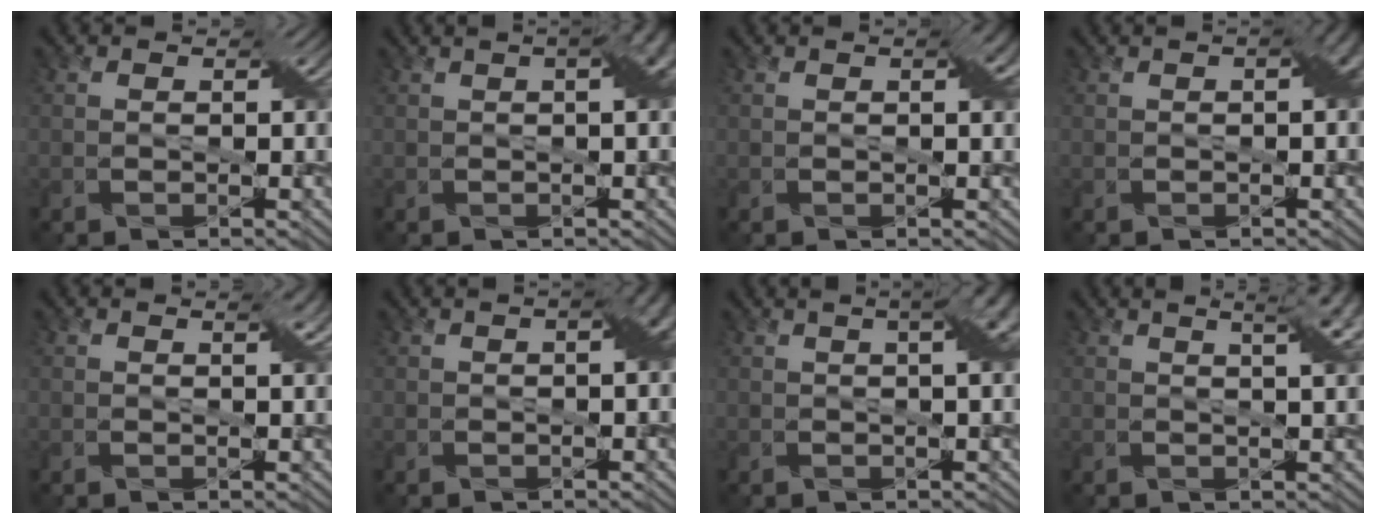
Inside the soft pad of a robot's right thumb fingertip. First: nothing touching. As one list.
[{"total": 3.4, "force": [0.7, 0.9, 3.3], "torque": [-0.038, 0.019, 0.007]}, {"total": 1.7, "force": [0.6, 0.3, 1.5], "torque": [-0.021, 0.007, 0.009]}, {"total": 2.2, "force": [0.1, 0.6, 2.1], "torque": [-0.029, 0.009, 0.001]}, {"total": 1.2, "force": [0.7, 0.1, 0.9], "torque": [-0.016, 0.002, 0.012]}, {"total": 2.5, "force": [0.2, 0.5, 2.4], "torque": [-0.034, 0.011, 0.003]}, {"total": 5.0, "force": [1.4, 1.6, 4.5], "torque": [-0.042, 0.026, 0.007]}, {"total": 6.2, "force": [3.0, 1.7, 5.1], "torque": [-0.052, 0.026, 0.023]}]